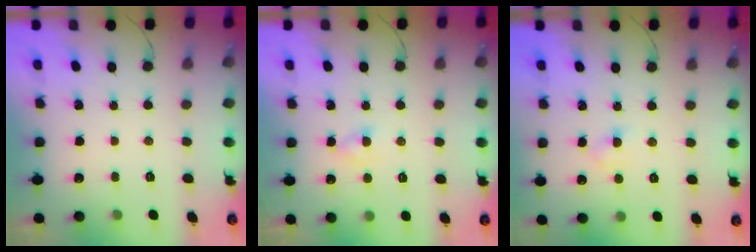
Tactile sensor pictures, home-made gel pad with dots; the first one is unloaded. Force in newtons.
{"total": 1.9, "press": 1.7, "slide": 0.9}
{"total": 3.0, "press": 2.8, "slide": 1.3}